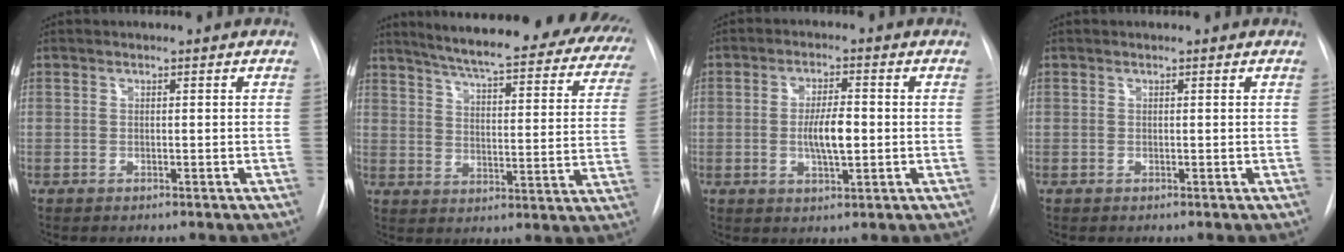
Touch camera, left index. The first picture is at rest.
{"total": 29.1, "force": [24.8, 5.2, 14.2], "torque": [-0.203, -0.062, 0.288]}
{"total": 5.6, "force": [-1.4, 1.5, 5.2], "torque": [-0.095, -0.006, -0.023]}
{"total": 0.6, "force": [-0.6, 0.0, -0.1], "torque": [0.001, 0.002, -0.011]}